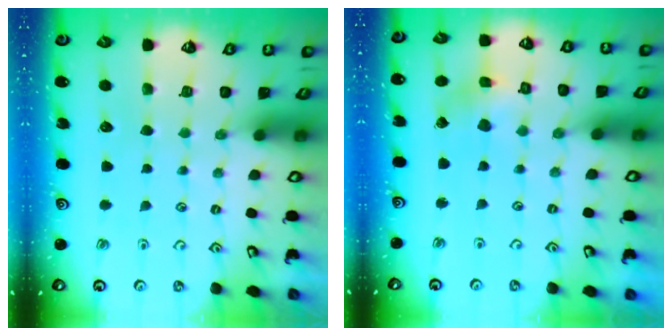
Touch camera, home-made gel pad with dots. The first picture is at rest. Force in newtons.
{"total": 2.9, "press": 2.9, "slide": 0.3}